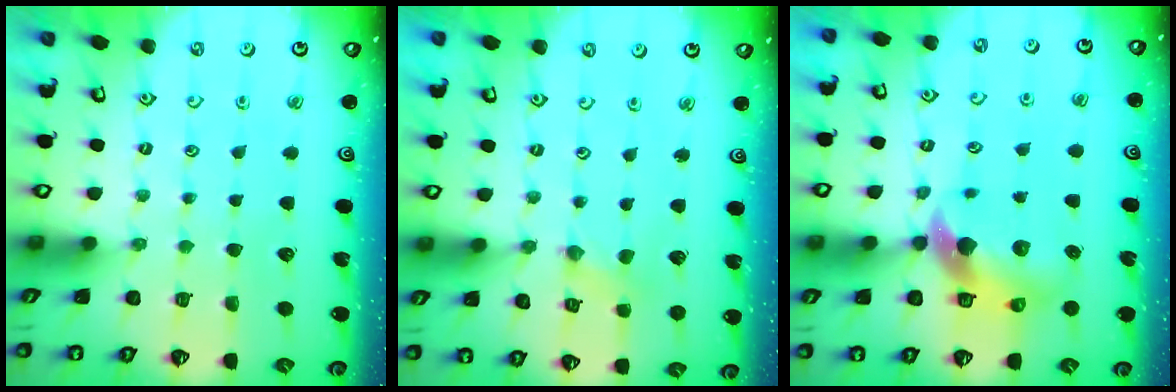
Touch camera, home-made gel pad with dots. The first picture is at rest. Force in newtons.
{"total": 1.5, "press": 1.4, "slide": 0.3}
{"total": 8.5, "press": 8.3, "slide": 1.4}